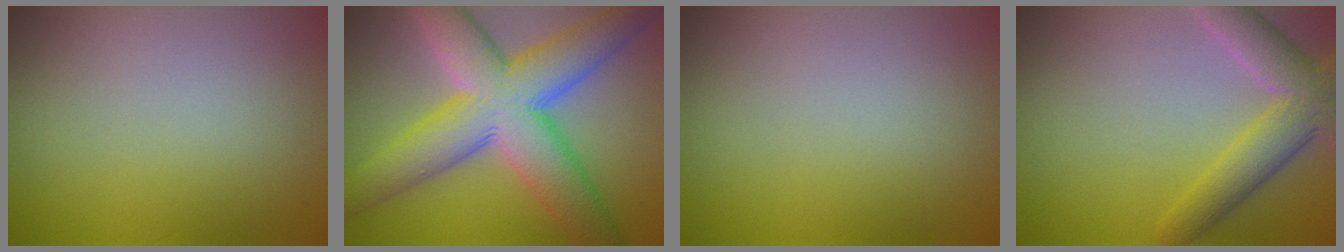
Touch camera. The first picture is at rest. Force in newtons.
{"total": 11.6, "press": 11.5, "slide": 0.6}
{"total": 0.0}
{"total": 5.6, "press": 5.6, "slide": 0.3}